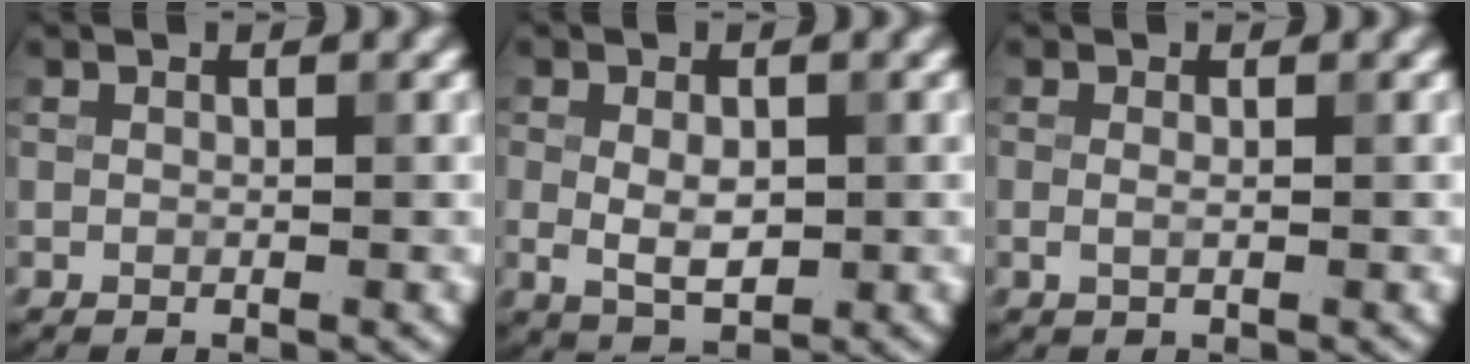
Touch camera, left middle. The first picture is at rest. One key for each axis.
{"total": 3.1, "fx": 0.0, "fy": 1.8, "fz": 2.5, "tx": -0.045, "ty": -0.003, "tz": 0.002}
{"total": 0.7, "fx": 0.0, "fy": 0.2, "fz": 0.7, "tx": -0.014, "ty": -0.002, "tz": 0.000}